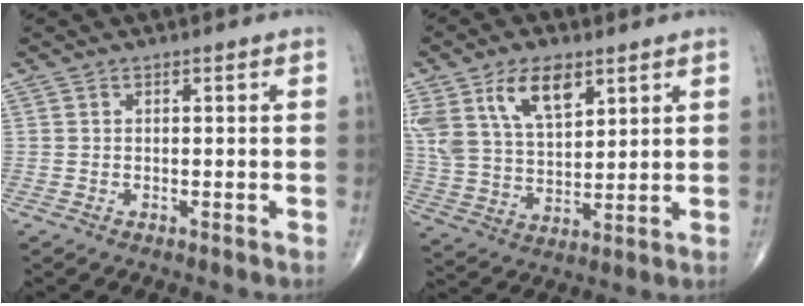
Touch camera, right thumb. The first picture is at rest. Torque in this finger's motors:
{"motor_torque": [0.11, 1.31, 1.46, 0.93, 0.11]}